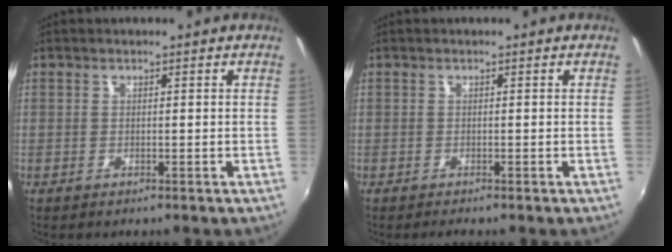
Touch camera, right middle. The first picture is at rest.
{"total": 0.6, "force": [-0.5, -0.1, 0.4], "torque": [-0.005, -0.002, -0.009]}